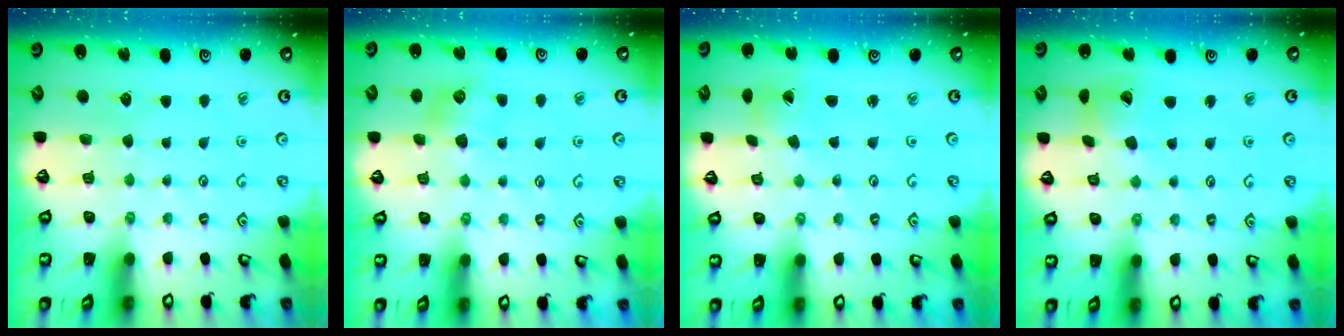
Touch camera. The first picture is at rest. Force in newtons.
{"total": 6.5, "press": 6.4, "slide": 0.6}
{"total": 0.0}
{"total": 8.5, "press": 8.4, "slide": 1.2}